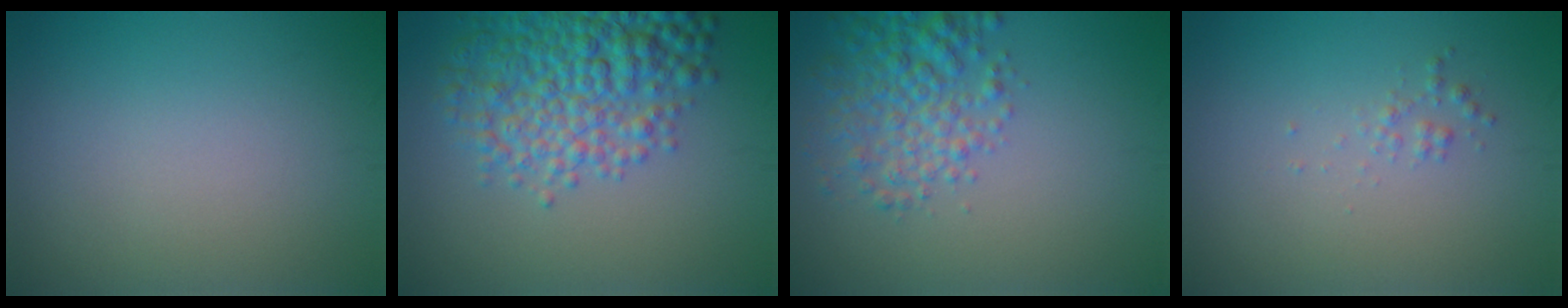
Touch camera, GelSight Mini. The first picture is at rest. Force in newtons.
{"total": 7.2, "press": 7.2, "slide": 0.2}
{"total": 4.7, "press": 4.7, "slide": 0.1}
{"total": 0.7, "press": 0.7, "slide": 0.0}